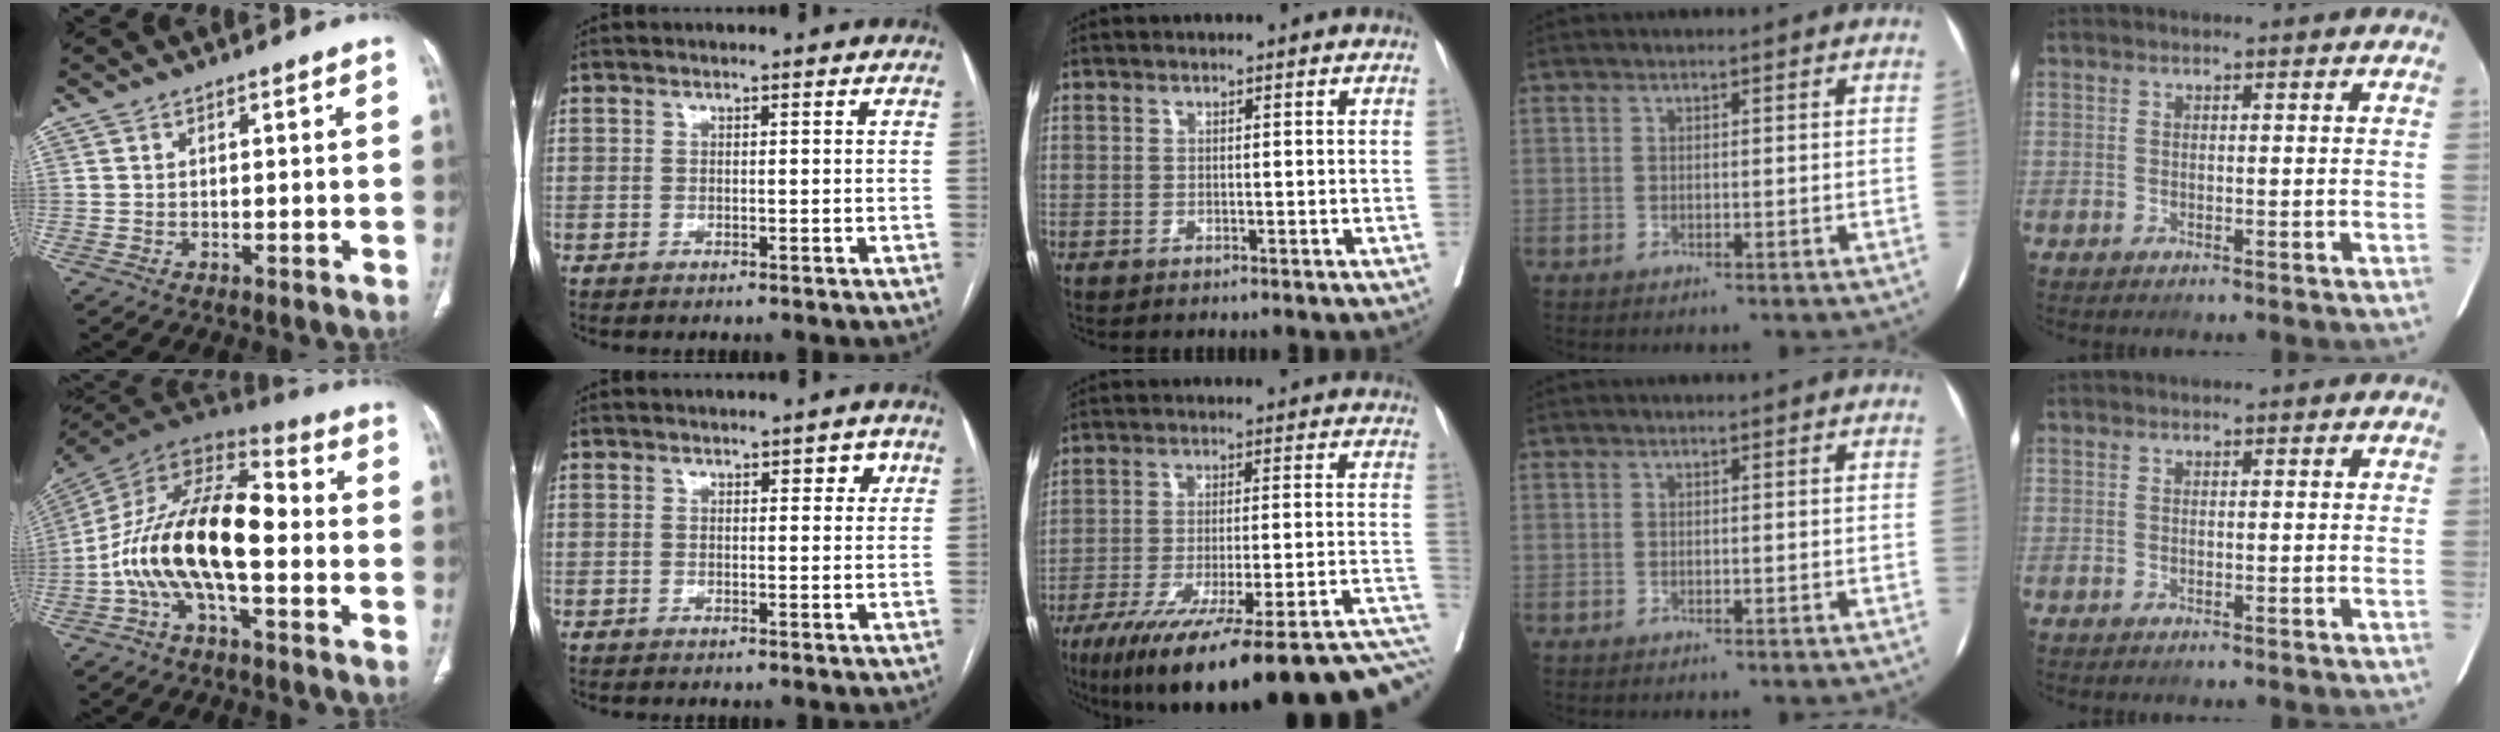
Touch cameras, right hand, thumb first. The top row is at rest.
{"thumb": {"total": 19.3, "force": [-3.3, 8.8, 16.9], "torque": [-0.302, 0.058, -0.067]}, "index": {"total": 2.4, "force": [1.2, 1.2, 1.7], "torque": [-0.016, 0.004, 0.014]}, "middle": {"total": 28.5, "force": [-20.7, 3.5, 19.3], "torque": [-0.204, -0.014, -0.293]}}